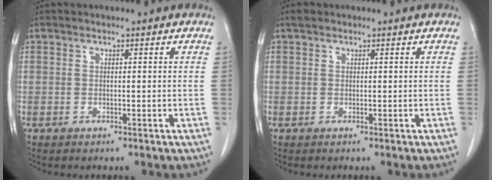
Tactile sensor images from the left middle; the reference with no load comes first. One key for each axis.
{"total": 0.7, "fx": 0.5, "fy": 0.5, "fz": 0.2, "tx": -0.003, "ty": 0.008, "tz": 0.006}